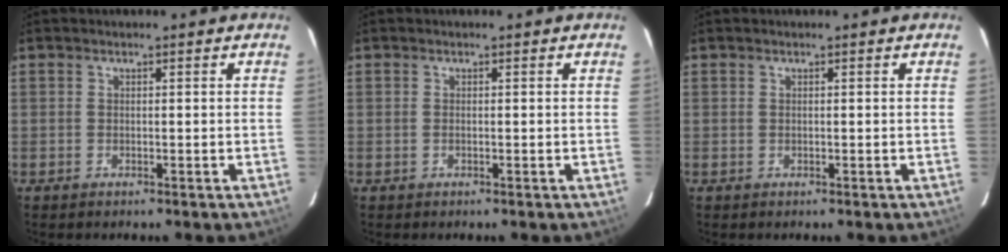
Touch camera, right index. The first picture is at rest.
{"total": 0.0}
{"total": 0.0}